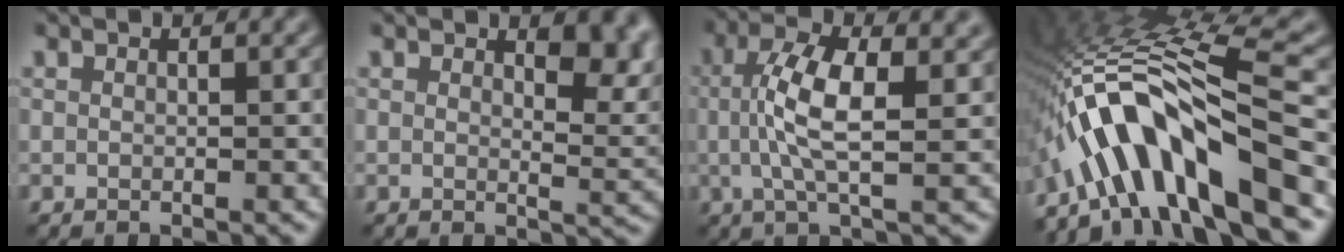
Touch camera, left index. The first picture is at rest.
{"total": 5.0, "force": [2.3, 2.3, 3.8], "torque": [-0.048, -0.008, 0.035]}
{"total": 7.0, "force": [0.3, 2.4, 6.5], "torque": [-0.136, 0.011, 0.003]}
{"total": 13.6, "force": [-6.4, 3.1, 11.5], "torque": [-0.203, 0.029, -0.096]}